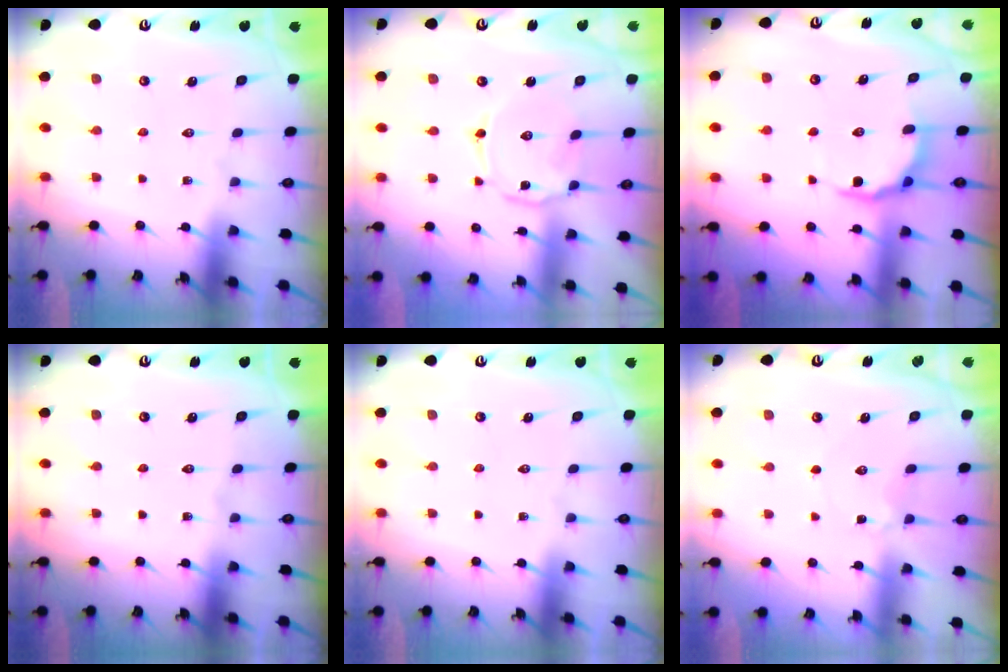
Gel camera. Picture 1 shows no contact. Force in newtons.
{"total": 3.0, "press": 2.9, "slide": 0.4}
{"total": 5.3, "press": 4.9, "slide": 2.0}
{"total": 0.0}
{"total": 0.0}
{"total": 2.6, "press": 2.6, "slide": 0.2}